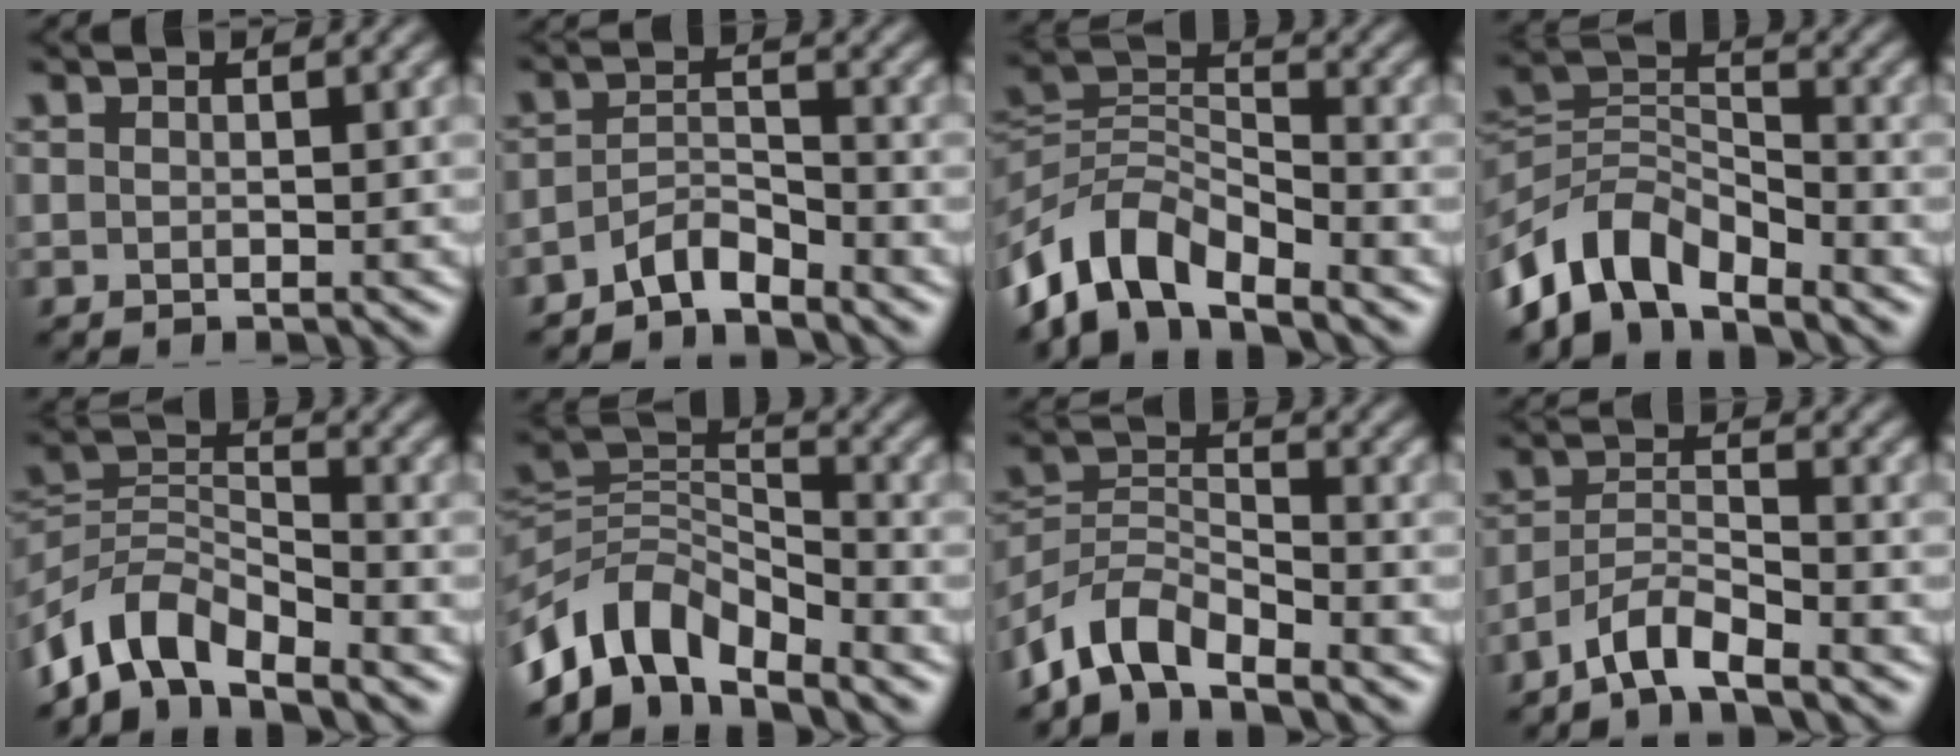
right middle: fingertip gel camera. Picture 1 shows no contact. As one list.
[{"total": 3.0, "force": [-2.6, 0.8, 1.2], "torque": [-0.022, 0.009, -0.053]}, {"total": 7.8, "force": [-5.7, 3.5, 4.1], "torque": [-0.069, 0.000, -0.124]}, {"total": 7.0, "force": [-5.3, 3.3, 3.3], "torque": [-0.049, -0.001, -0.113]}, {"total": 6.3, "force": [-5.0, 2.5, 2.9], "torque": [-0.045, 0.000, -0.105]}, {"total": 8.4, "force": [-5.6, 4.3, 4.5], "torque": [-0.074, -0.002, -0.113]}, {"total": 5.2, "force": [-4.3, 1.9, 2.3], "torque": [-0.038, 0.001, -0.094]}, {"total": 3.7, "force": [-3.0, 0.6, 2.0], "torque": [-0.035, 0.007, -0.067]}]